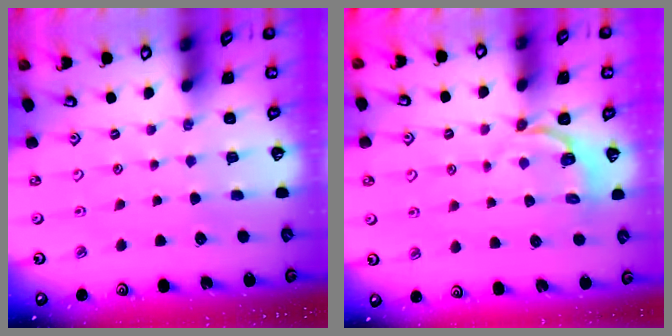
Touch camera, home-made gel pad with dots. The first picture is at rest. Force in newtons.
{"total": 4.4, "press": 3.8, "slide": 2.3}